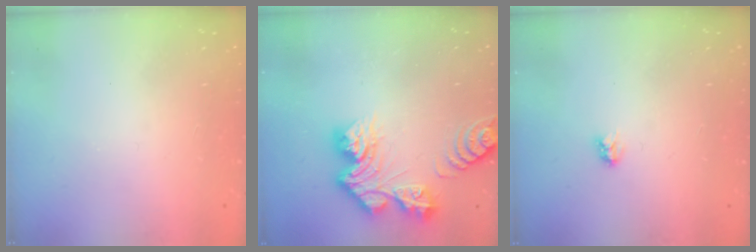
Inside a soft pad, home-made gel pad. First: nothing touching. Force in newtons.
{"total": 13.6, "press": 13.6, "slide": 1.3}
{"total": 2.9, "press": 2.9, "slide": 0.3}